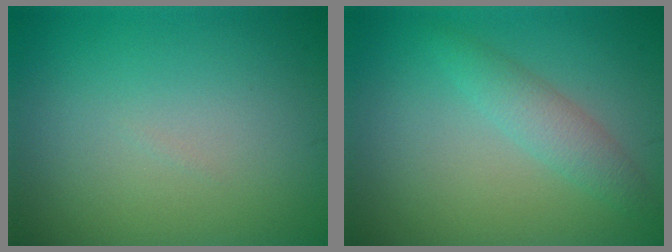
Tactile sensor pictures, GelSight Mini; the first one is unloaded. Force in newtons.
{"total": 2.4, "press": 2.4, "slide": 0.1}